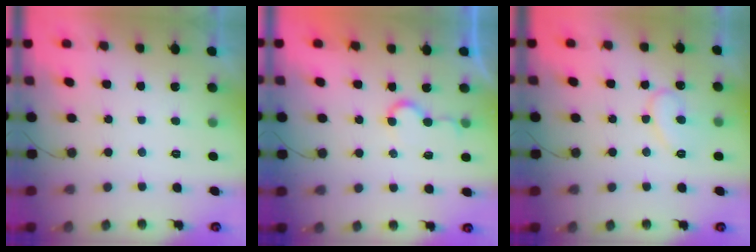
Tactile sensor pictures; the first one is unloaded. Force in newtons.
{"total": 5.4, "press": 5.4, "slide": 0.4}
{"total": 9.4, "press": 9.3, "slide": 0.8}